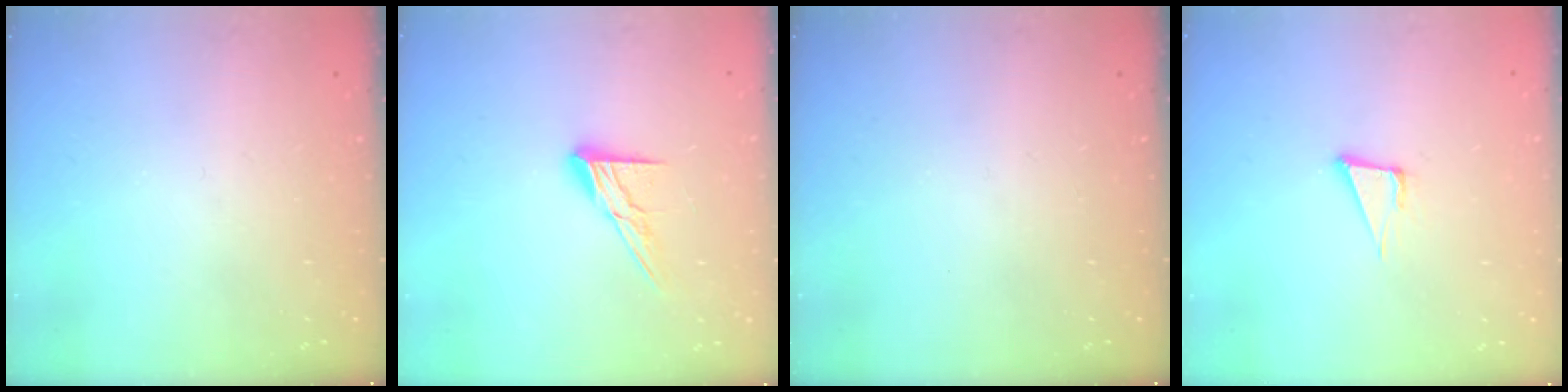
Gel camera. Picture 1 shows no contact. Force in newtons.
{"total": 9.8, "press": 9.8, "slide": 0.5}
{"total": 0.0}
{"total": 5.1, "press": 4.3, "slide": 2.8}